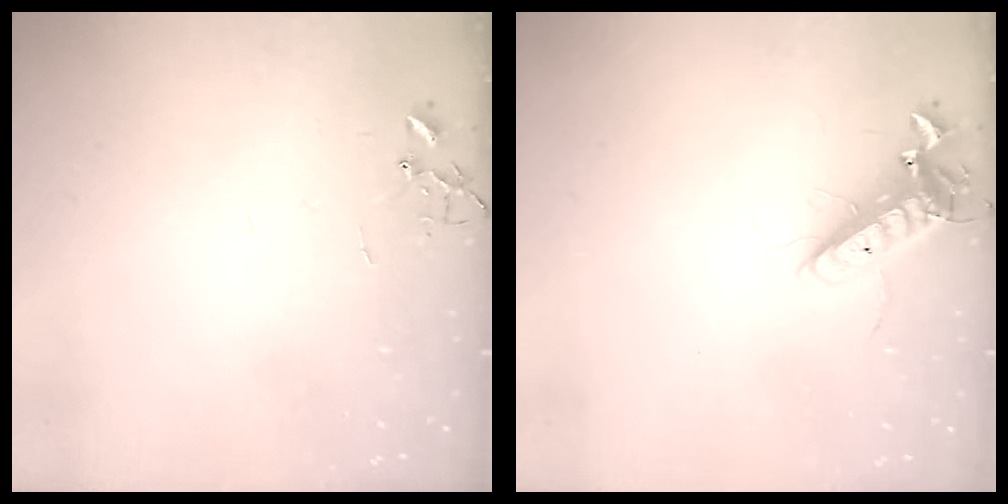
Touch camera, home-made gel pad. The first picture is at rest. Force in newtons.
{"total": 13.1, "press": 13.0, "slide": 2.3}